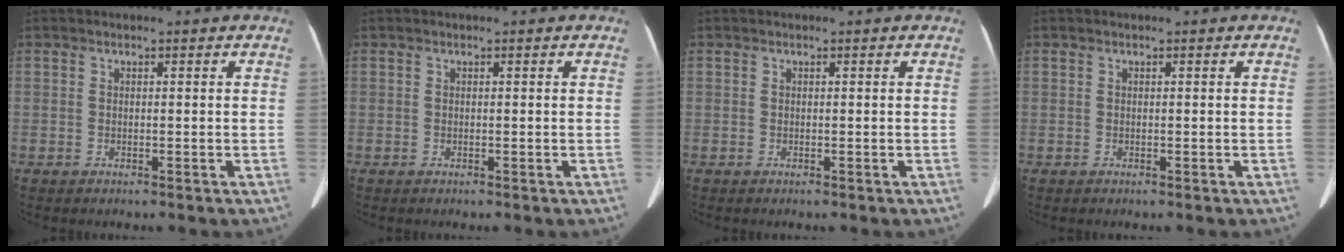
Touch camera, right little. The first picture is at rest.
{"total": 0.0}
{"total": 0.0}
{"total": 0.0}